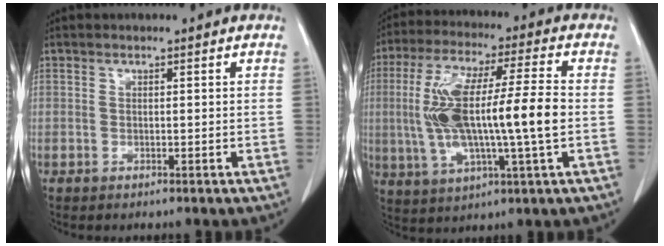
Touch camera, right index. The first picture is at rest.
{"total": 16.4, "force": [-0.8, 1.8, 16.3], "torque": [-0.323, 0.011, -0.015]}